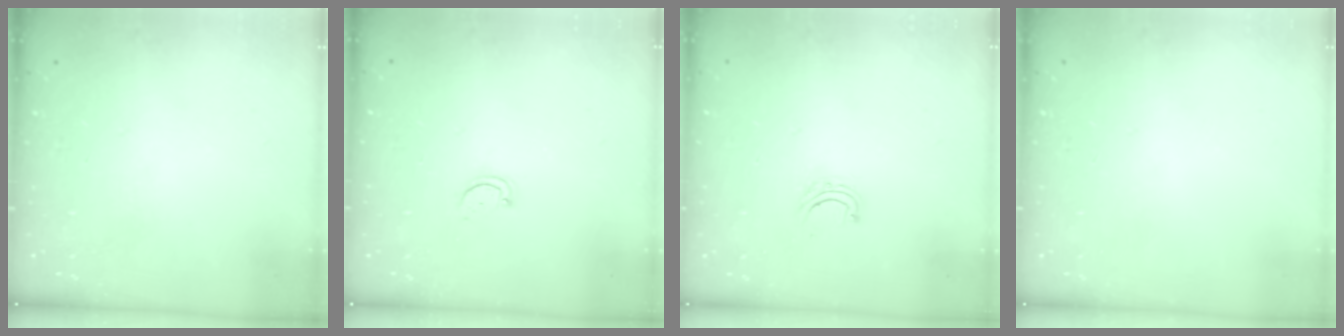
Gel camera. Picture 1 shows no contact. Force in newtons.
{"total": 2.9, "press": 2.9, "slide": 0.4}
{"total": 4.1, "press": 4.0, "slide": 0.6}
{"total": 0.0}